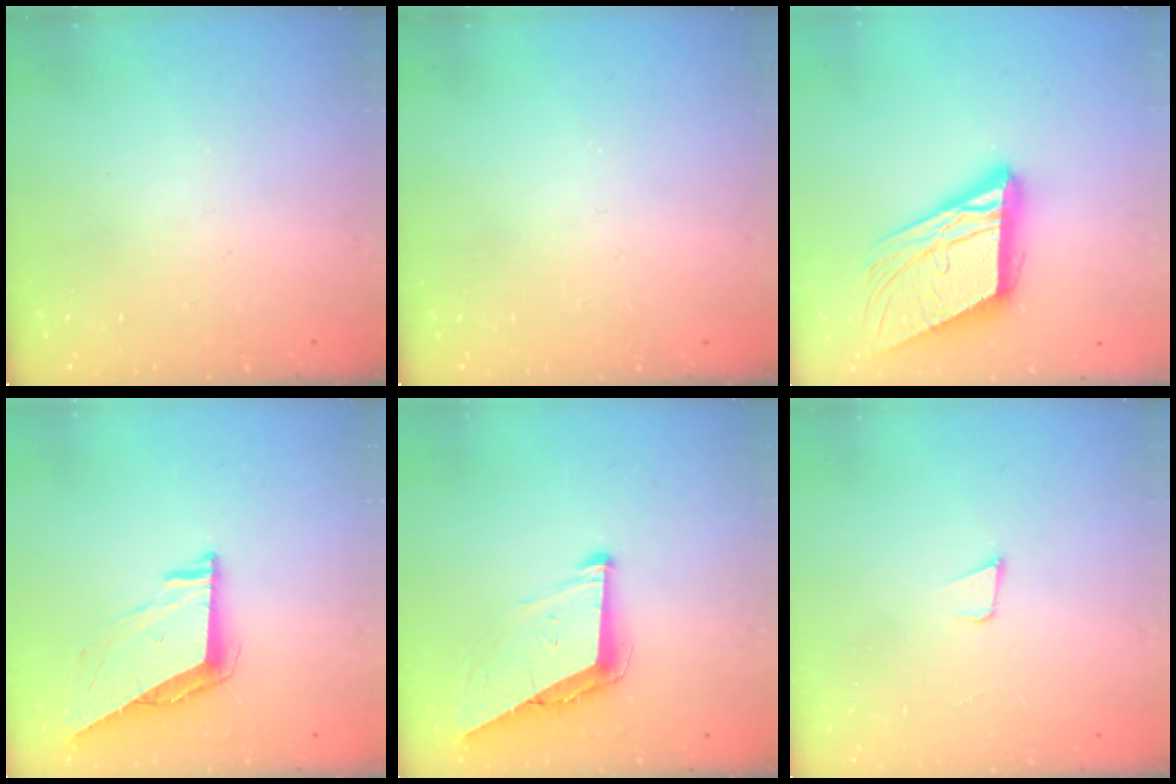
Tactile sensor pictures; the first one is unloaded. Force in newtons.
{"total": 0.0}
{"total": 18.2, "press": 18.0, "slide": 2.7}
{"total": 7.5, "press": 7.5, "slide": 0.5}
{"total": 7.8, "press": 7.8, "slide": 0.9}
{"total": 3.2, "press": 1.9, "slide": 2.6}